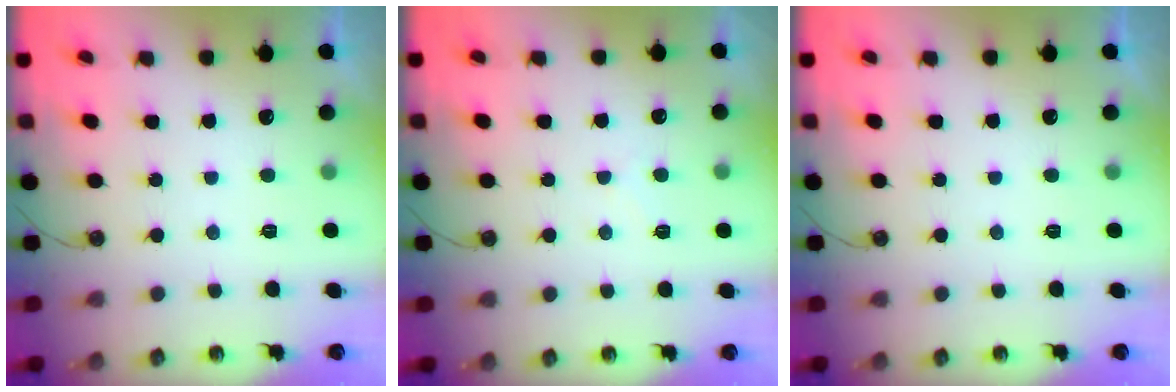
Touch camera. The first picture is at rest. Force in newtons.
{"total": 5.2, "press": 5.2, "slide": 0.7}
{"total": 0.0}